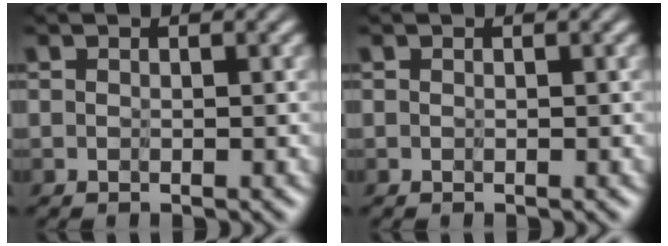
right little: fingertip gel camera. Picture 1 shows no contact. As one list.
[{"total": 0.0}]